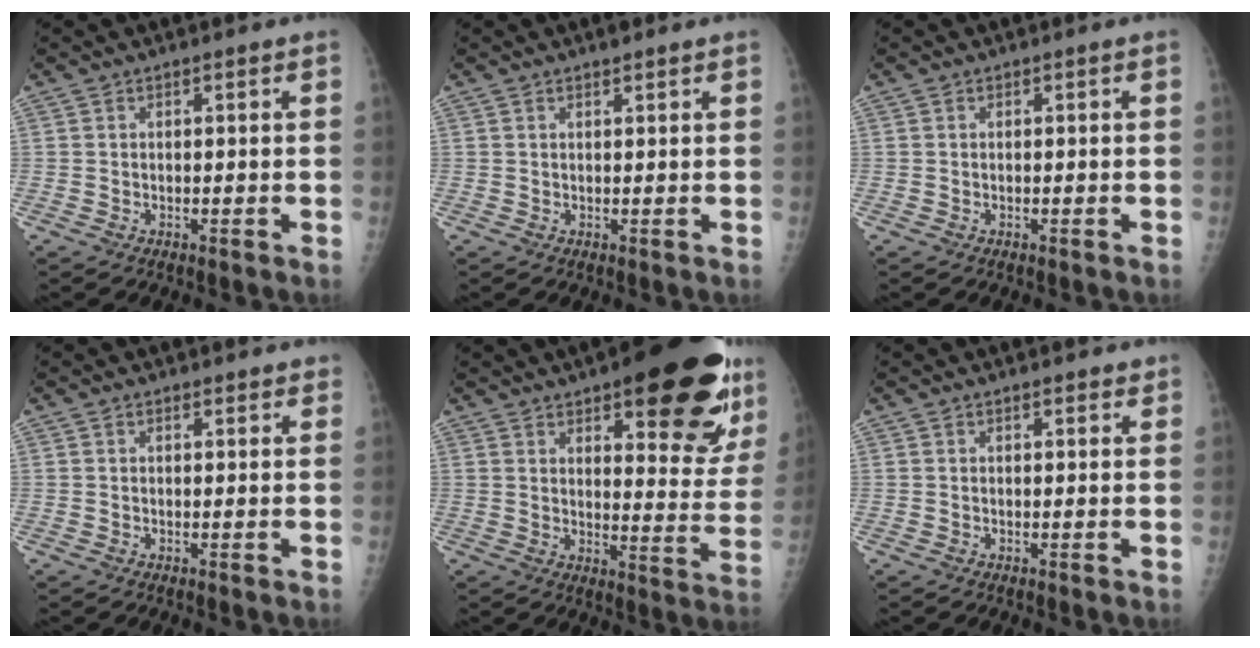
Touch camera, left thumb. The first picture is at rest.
{"total": 1.3, "force": [1.1, 0.3, 0.7], "torque": [-0.010, -0.006, 0.017]}
{"total": 0.0}
{"total": 1.8, "force": [1.5, 0.6, 0.7], "torque": [0.003, -0.003, 0.018]}
{"total": 24.0, "force": [13.7, 7.6, 18.2], "torque": [-0.194, -0.063, 0.177]}
{"total": 2.2, "force": [1.8, 0.7, 1.2], "torque": [-0.004, -0.004, 0.021]}